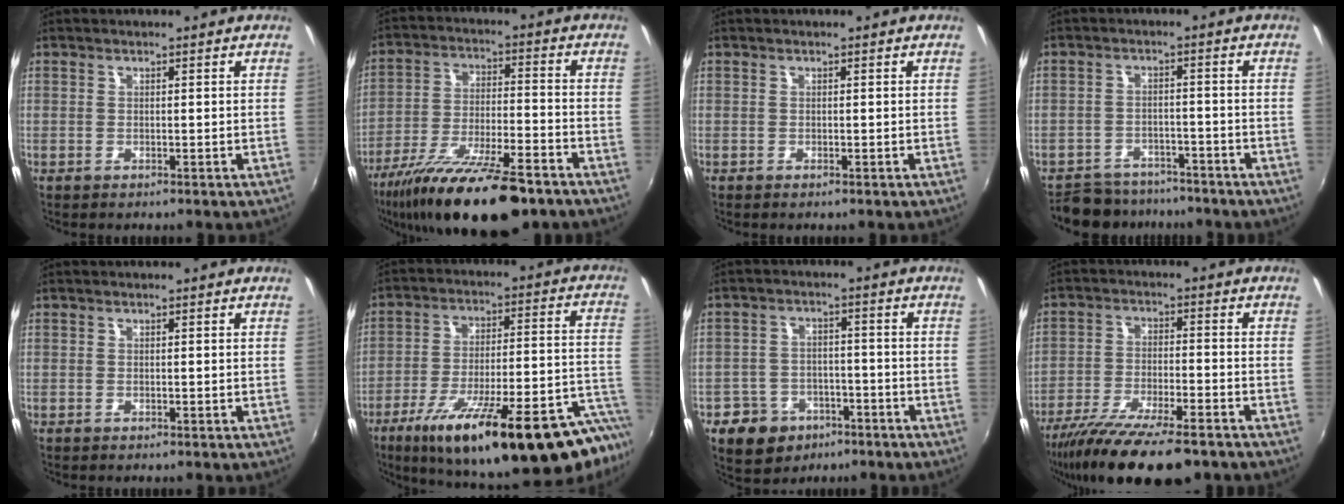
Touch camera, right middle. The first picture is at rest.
{"total": 21.3, "force": [-15.6, 5.5, 13.5], "torque": [-0.255, -0.048, -0.256]}
{"total": 0.0}
{"total": 10.6, "force": [-9.1, 4.7, 2.4], "torque": [-0.067, 0.002, -0.133]}
{"total": 0.0}
{"total": 29.9, "force": [-20.3, 3.8, 21.6], "torque": [-0.298, -0.049, -0.296]}
{"total": 9.7, "force": [-5.5, 7.3, 3.3], "torque": [-0.096, 0.018, -0.070]}
{"total": 17.0, "force": [-13.1, 4.0, 10.1], "torque": [-0.202, -0.044, -0.219]}